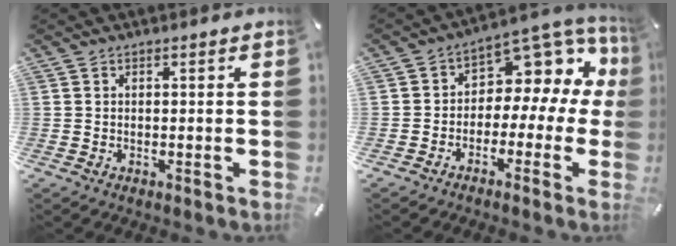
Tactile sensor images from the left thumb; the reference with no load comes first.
{"total": 8.9, "force": [2.7, 6.7, 5.2], "torque": [-0.071, -0.028, 0.048]}